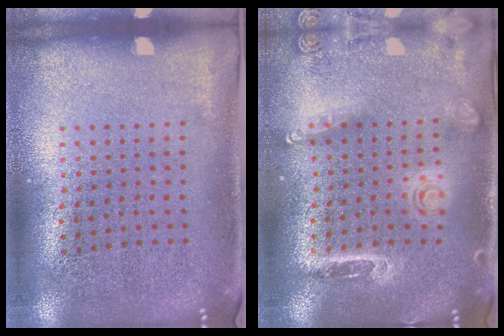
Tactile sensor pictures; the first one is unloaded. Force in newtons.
{"total": 1.6, "press": 1.5, "slide": 0.6}